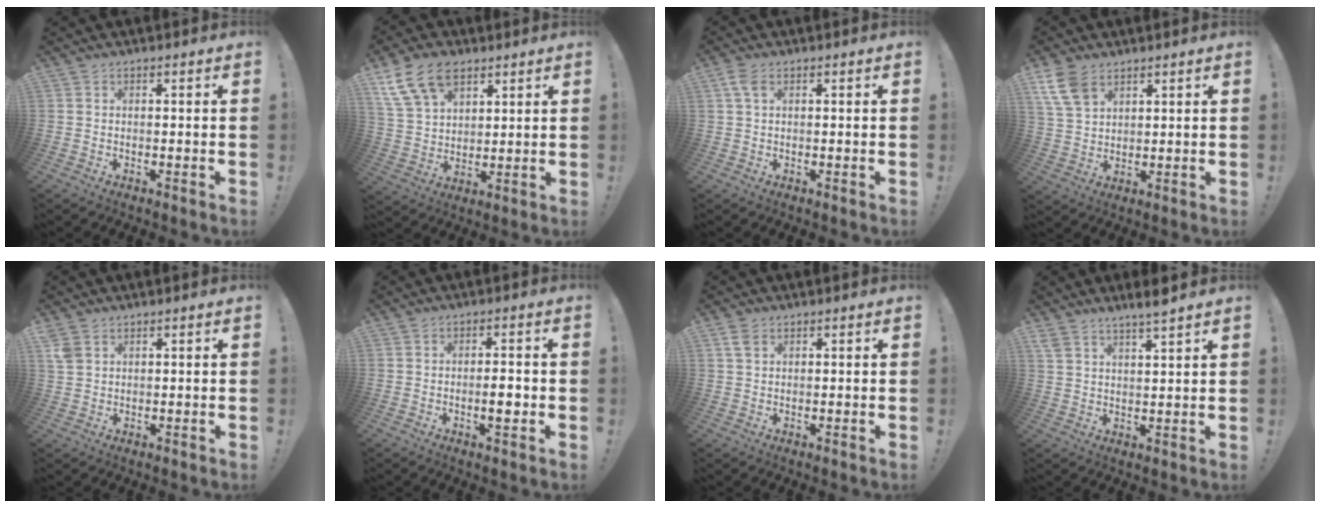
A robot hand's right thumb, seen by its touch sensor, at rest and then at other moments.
{"total": 14.5, "force": [8.6, 9.3, 7.1], "torque": [-0.122, -0.038, 0.164]}
{"total": 3.8, "force": [1.4, 2.2, 2.8], "torque": [-0.062, 0.008, 0.028]}
{"total": 9.1, "force": [5.3, 5.5, 4.9], "torque": [-0.100, -0.016, 0.108]}
{"total": 3.6, "force": [2.0, 2.4, 1.8], "torque": [-0.037, 0.000, 0.042]}
{"total": 4.3, "force": [-1.2, 1.0, 4.0], "torque": [-0.054, -0.002, -0.023]}
{"total": 3.0, "force": [1.6, 1.9, 1.7], "torque": [-0.034, 0.002, 0.031]}
{"total": 5.3, "force": [4.7, 0.3, 2.3], "torque": [-0.044, -0.027, 0.085]}